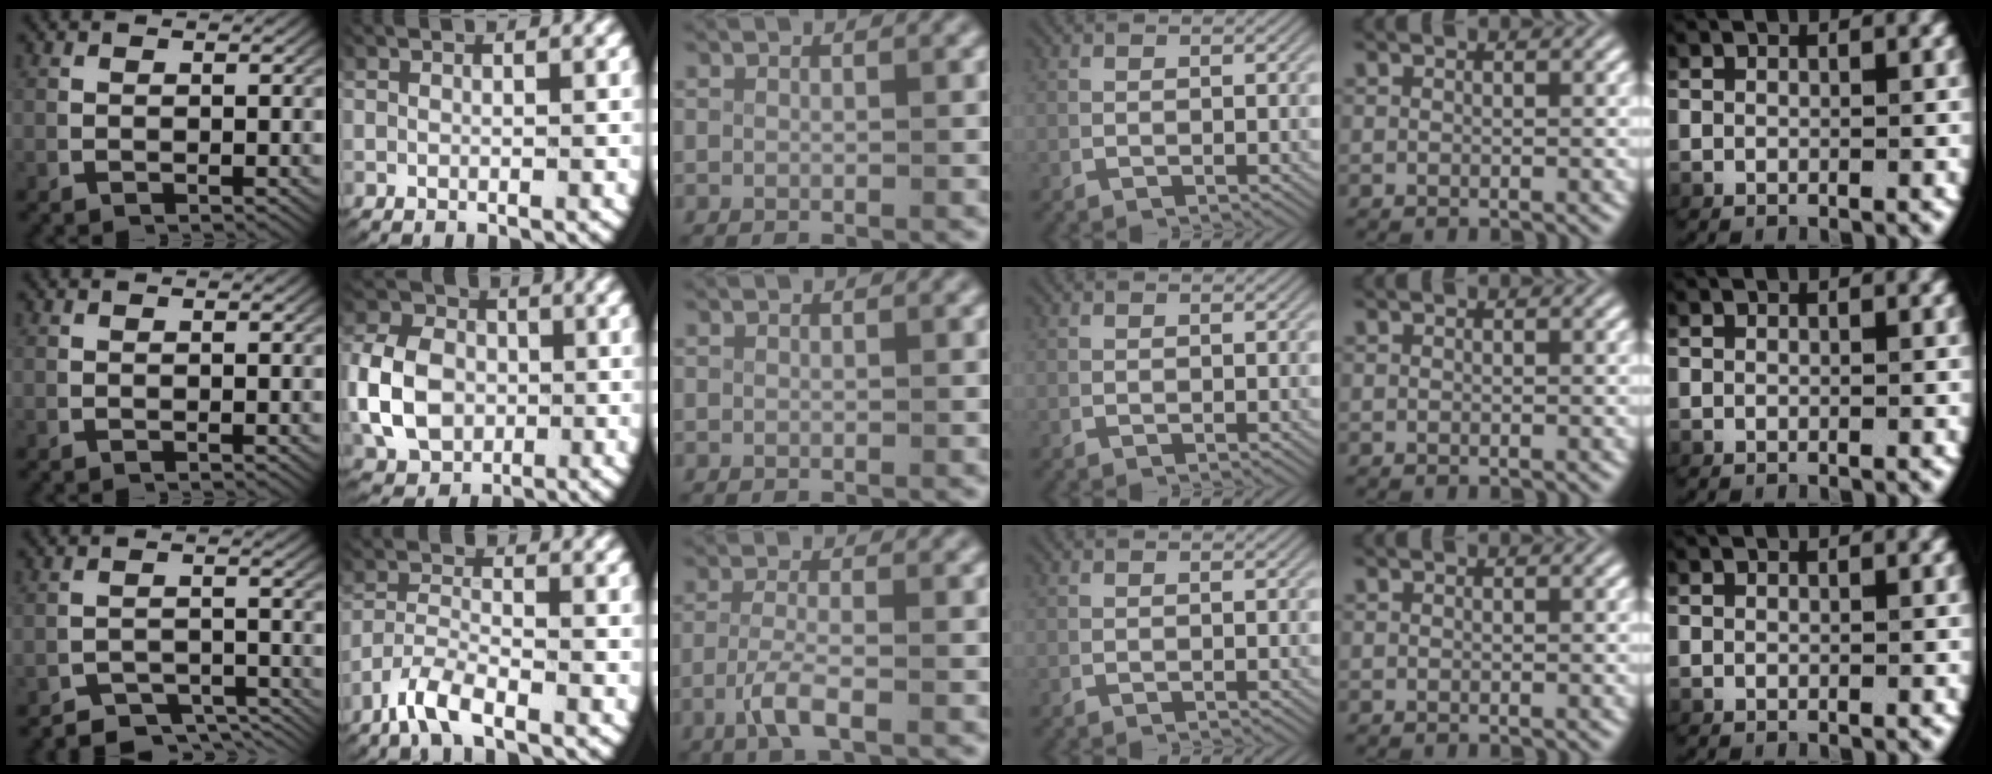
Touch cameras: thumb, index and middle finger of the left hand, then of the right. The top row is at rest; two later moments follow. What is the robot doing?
{"motion": "grasp_and_lifting", "object": "card"}